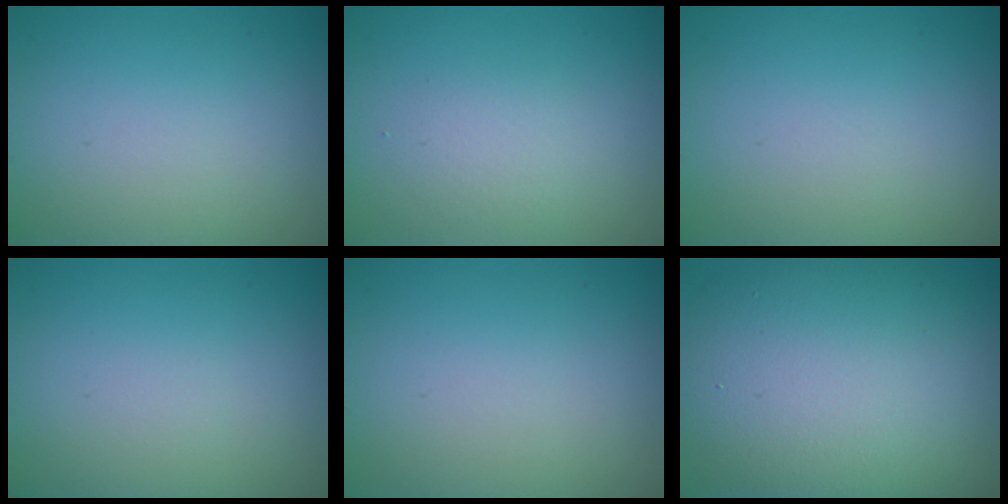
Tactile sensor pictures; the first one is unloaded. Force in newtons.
{"total": 1.6, "press": 1.6, "slide": 0.1}
{"total": 0.0}
{"total": 0.0}
{"total": 0.0}
{"total": 12.6, "press": 12.6, "slide": 0.2}